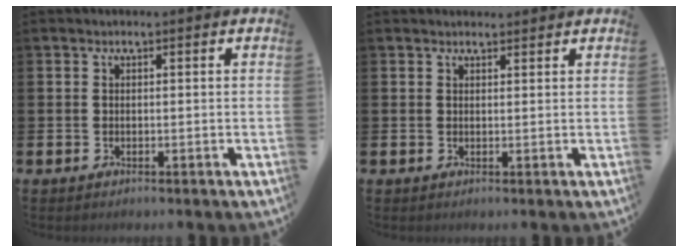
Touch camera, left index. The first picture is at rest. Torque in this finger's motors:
{"motor_torque": [-0.11, -1.51, 0.01, 0.01]}